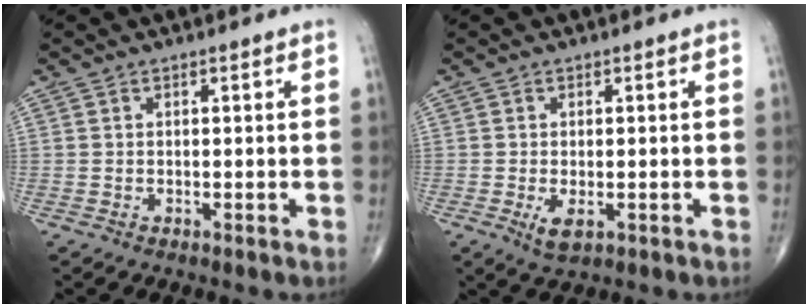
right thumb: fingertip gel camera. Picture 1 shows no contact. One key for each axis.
{"total": 3.0, "fx": -0.9, "fy": 1.4, "fz": 2.5, "tx": -0.047, "ty": -0.008, "tz": -0.011}